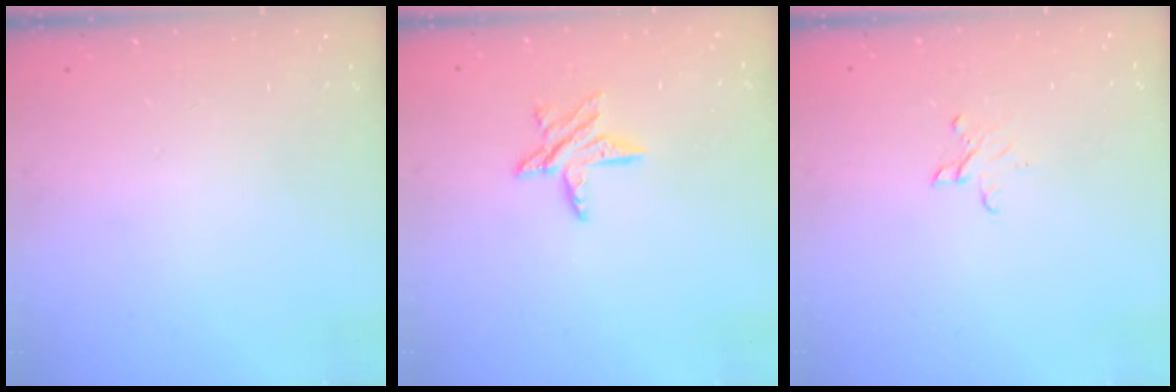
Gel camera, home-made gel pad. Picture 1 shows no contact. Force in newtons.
{"total": 7.0, "press": 7.0, "slide": 0.4}
{"total": 3.4, "press": 3.3, "slide": 0.2}